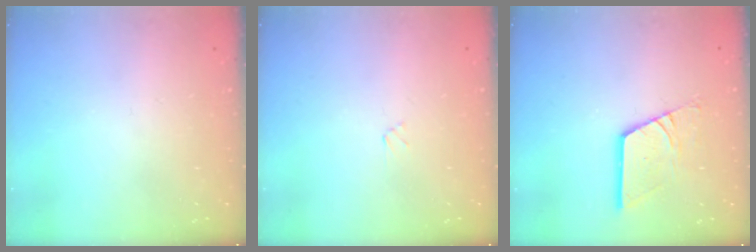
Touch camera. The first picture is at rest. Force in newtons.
{"total": 1.2, "press": 1.2, "slide": 0.1}
{"total": 12.6, "press": 12.5, "slide": 1.3}